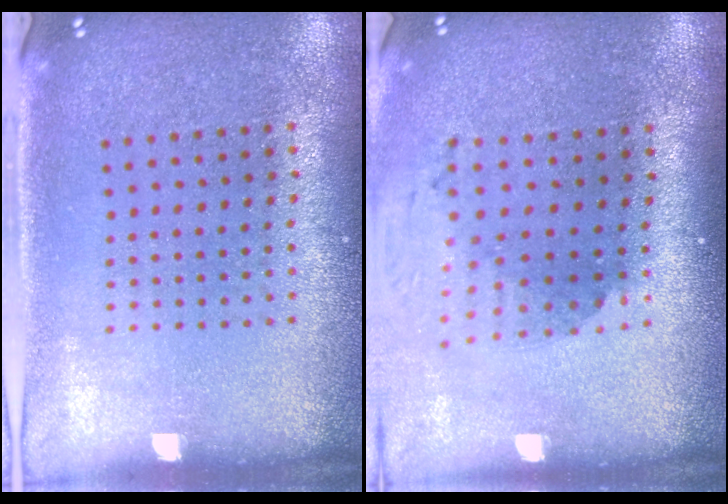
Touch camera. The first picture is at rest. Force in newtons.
{"total": 1.9, "press": 1.4, "slide": 1.3}